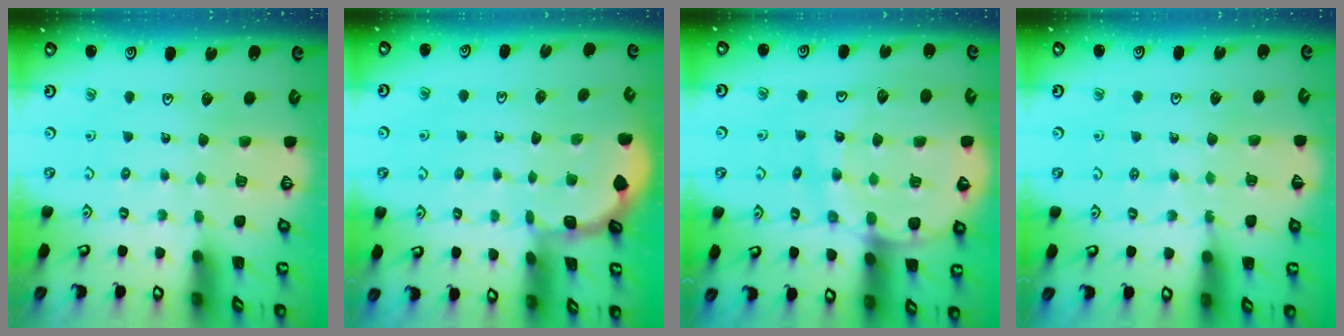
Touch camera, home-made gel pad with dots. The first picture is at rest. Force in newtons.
{"total": 1.1, "press": 1.1, "slide": 0.1}
{"total": 16.0, "press": 15.9, "slide": 1.9}
{"total": 6.7, "press": 6.4, "slide": 1.8}